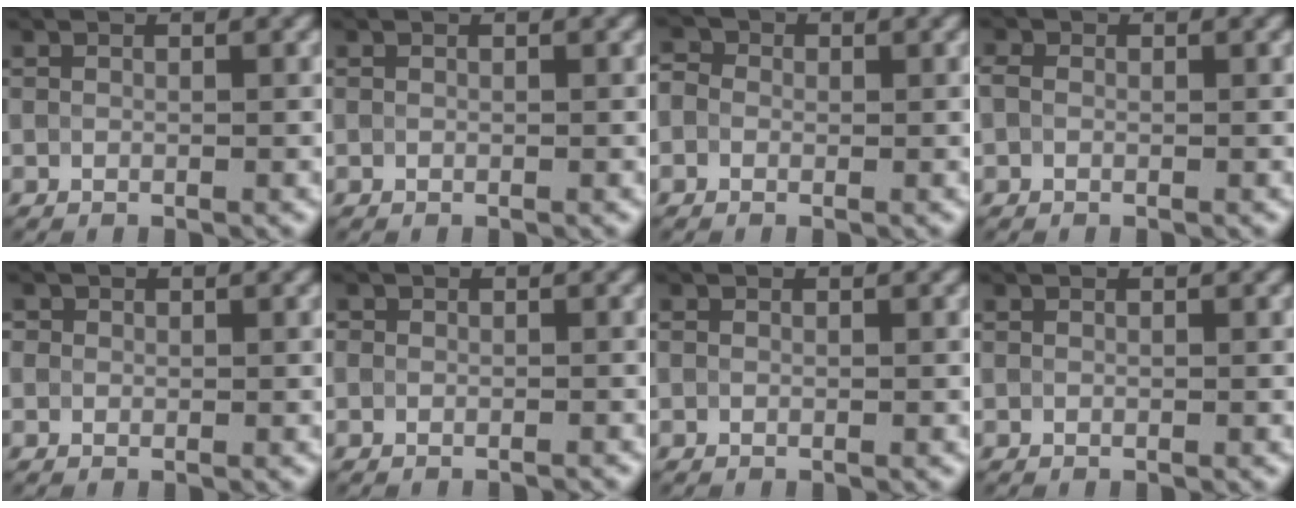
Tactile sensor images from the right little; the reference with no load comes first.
{"total": 0.0}
{"total": 2.0, "force": [0.3, 1.8, 0.8], "torque": [-0.003, 0.005, -0.017]}
{"total": 0.8, "force": [-0.1, 0.7, 0.4], "torque": [-0.008, 0.002, -0.006]}
{"total": 0.8, "force": [0.2, 0.7, 0.1], "torque": [0.004, 0.000, -0.003]}
{"total": 0.9, "force": [-0.6, 0.7, -0.2], "torque": [0.016, -0.002, -0.011]}
{"total": 0.0}
{"total": 0.0}